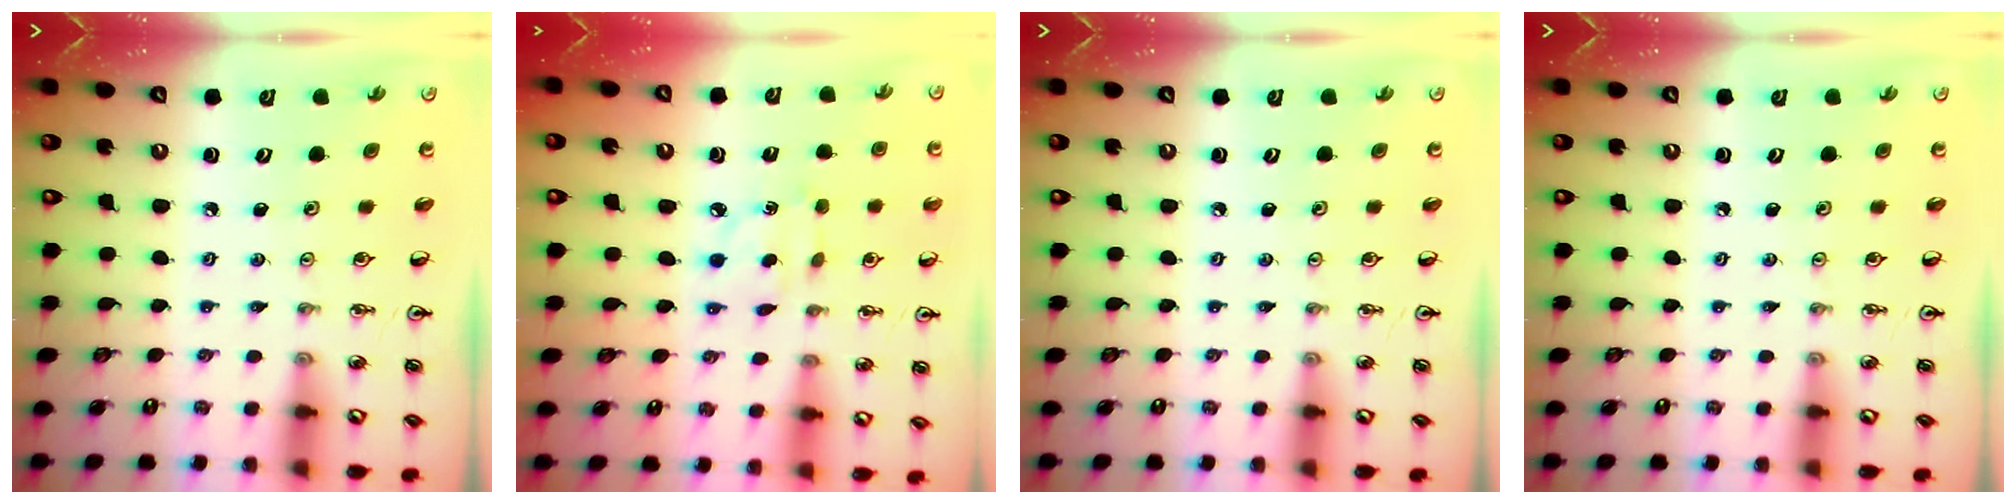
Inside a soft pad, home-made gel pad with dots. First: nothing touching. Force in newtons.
{"total": 2.8, "press": 2.8, "slide": 0.4}
{"total": 0.0}
{"total": 0.0}